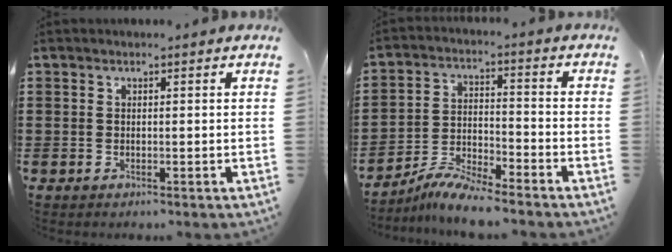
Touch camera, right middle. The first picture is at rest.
{"total": 6.6, "force": [-6.1, 0.3, 2.3], "torque": [-0.049, -0.001, -0.120]}